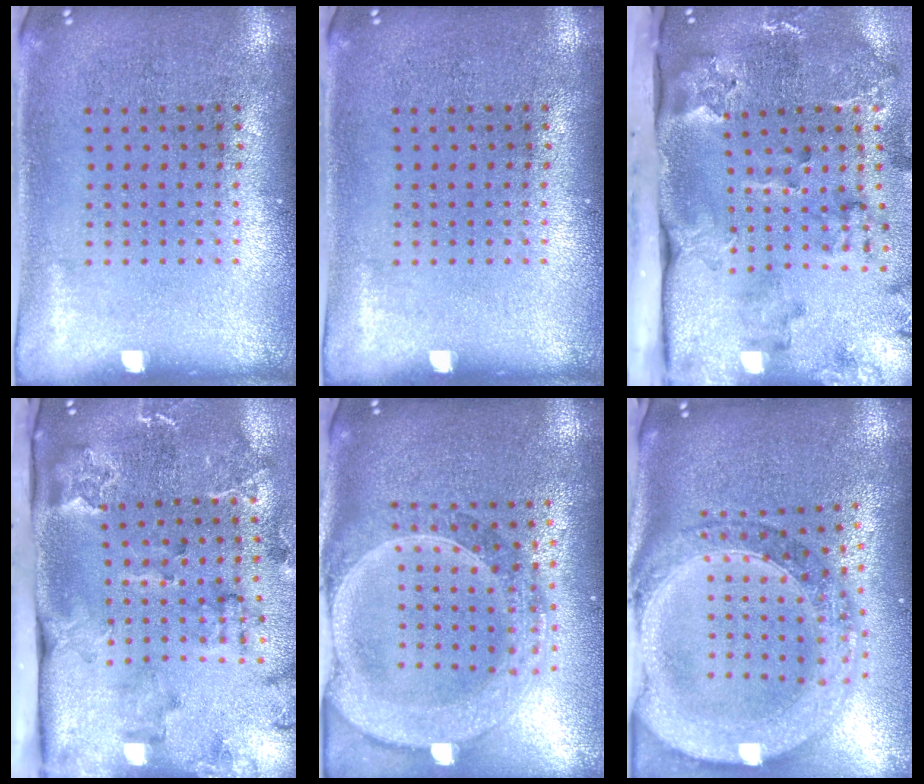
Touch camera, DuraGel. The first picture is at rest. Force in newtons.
{"total": 0.0}
{"total": 3.8, "press": 2.7, "slide": 2.7}
{"total": 2.6, "press": 2.4, "slide": 1.1}
{"total": 2.8, "press": 2.4, "slide": 1.4}
{"total": 2.7, "press": 2.4, "slide": 1.4}